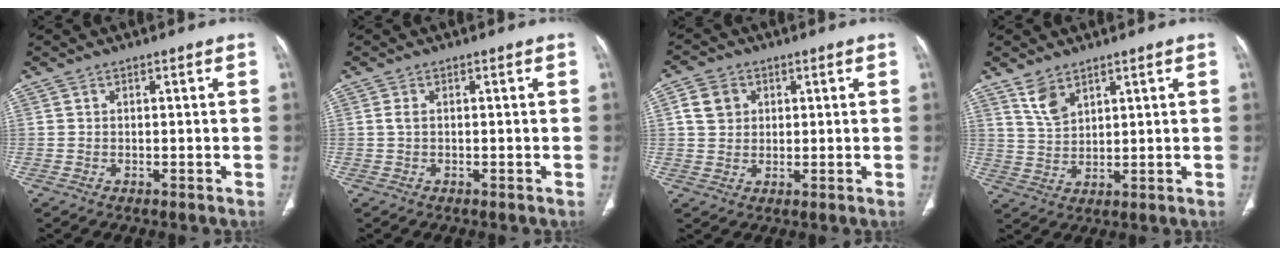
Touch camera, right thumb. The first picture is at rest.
{"total": 1.1, "force": [0.3, 0.3, 1.1], "torque": [-0.031, 0.000, 0.006]}
{"total": 5.4, "force": [1.7, 4.5, 2.4], "torque": [-0.029, -0.001, 0.033]}
{"total": 5.0, "force": [3.5, 2.5, 2.6], "torque": [-0.042, -0.018, 0.079]}